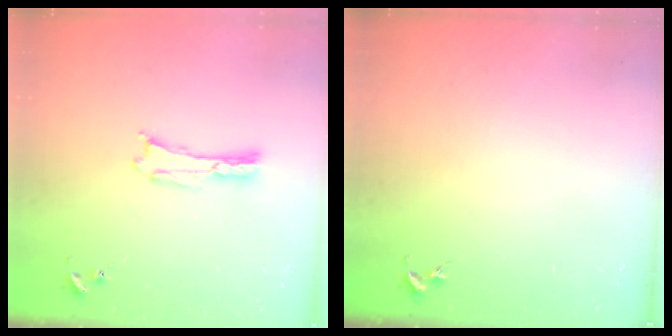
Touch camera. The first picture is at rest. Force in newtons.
{"total": 0.0}